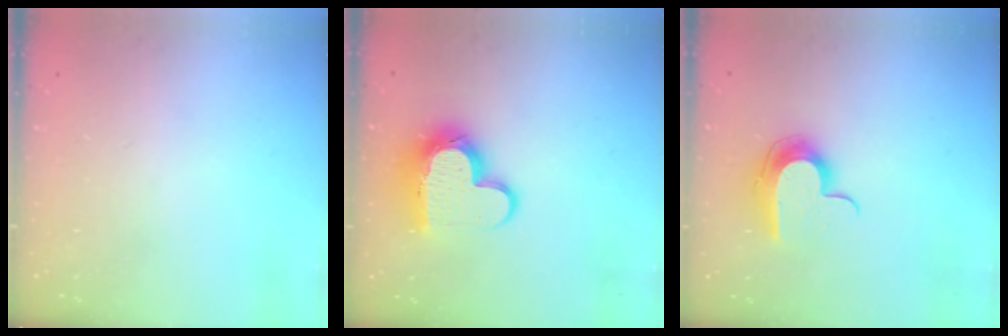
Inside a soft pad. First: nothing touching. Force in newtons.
{"total": 14.0, "press": 14.0, "slide": 1.0}
{"total": 11.6, "press": 11.6, "slide": 0.8}